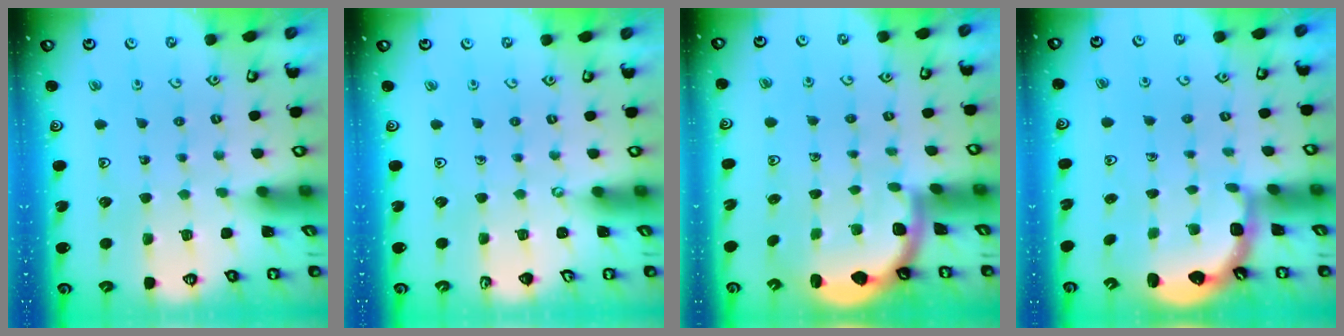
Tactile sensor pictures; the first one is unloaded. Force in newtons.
{"total": 0.0}
{"total": 1.8, "press": 1.8, "slide": 0.1}
{"total": 2.6, "press": 2.3, "slide": 1.3}